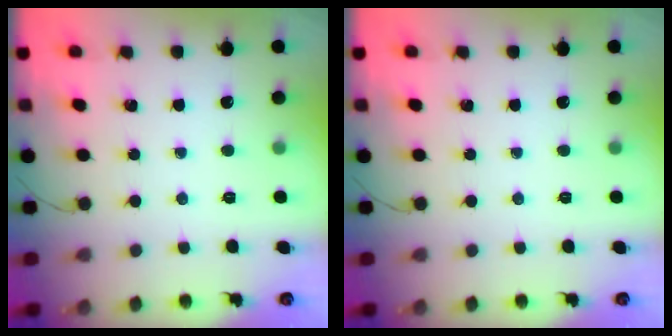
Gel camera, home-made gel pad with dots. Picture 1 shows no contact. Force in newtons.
{"total": 0.0}